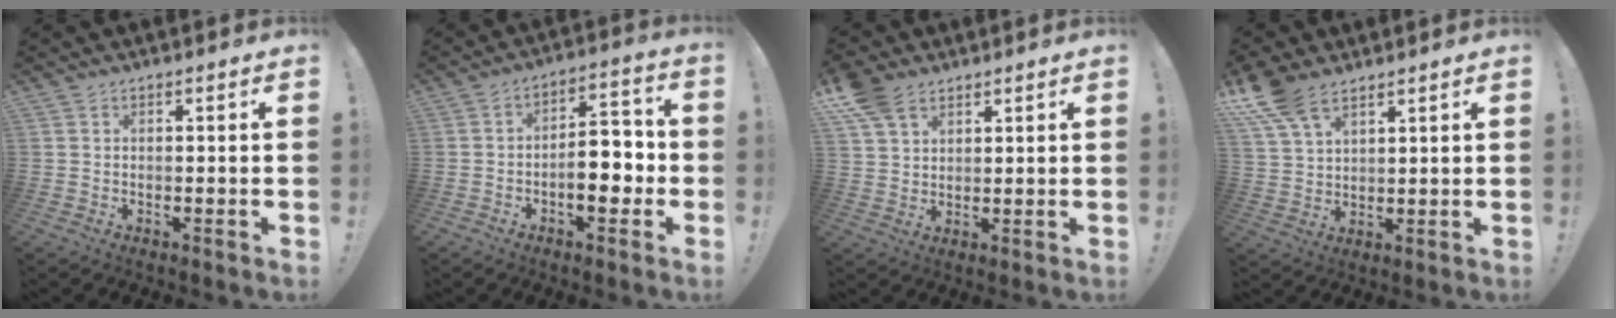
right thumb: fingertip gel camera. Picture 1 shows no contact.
{"total": 11.6, "force": [-3.1, 6.0, 9.5], "torque": [-0.131, 0.024, -0.054]}
{"total": 8.5, "force": [5.6, 4.9, 4.0], "torque": [-0.073, -0.021, 0.112]}
{"total": 10.4, "force": [7.4, 4.8, 5.4], "torque": [-0.111, -0.030, 0.146]}